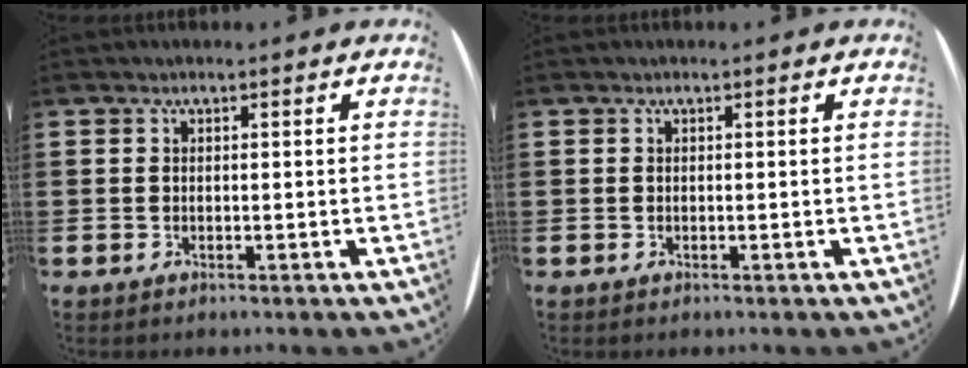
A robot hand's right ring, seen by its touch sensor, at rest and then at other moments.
{"total": 0.0}